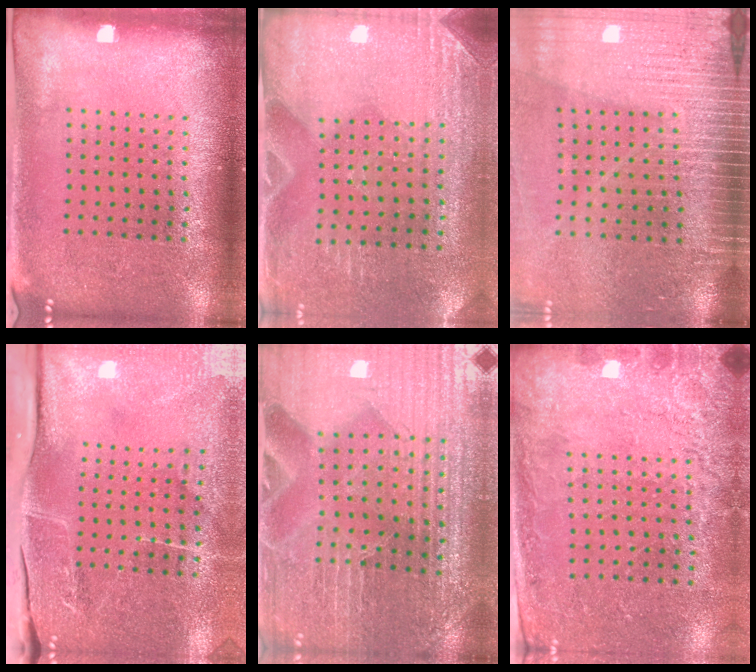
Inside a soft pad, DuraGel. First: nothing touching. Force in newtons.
{"total": 3.0, "press": 2.8, "slide": 1.0}
{"total": 4.2, "press": 3.6, "slide": 2.1}
{"total": 4.2, "press": 3.8, "slide": 1.9}
{"total": 3.9, "press": 3.8, "slide": 0.7}
{"total": 2.5, "press": 2.4, "slide": 0.8}